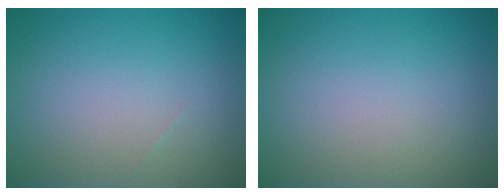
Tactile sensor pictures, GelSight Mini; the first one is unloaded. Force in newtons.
{"total": 0.0}